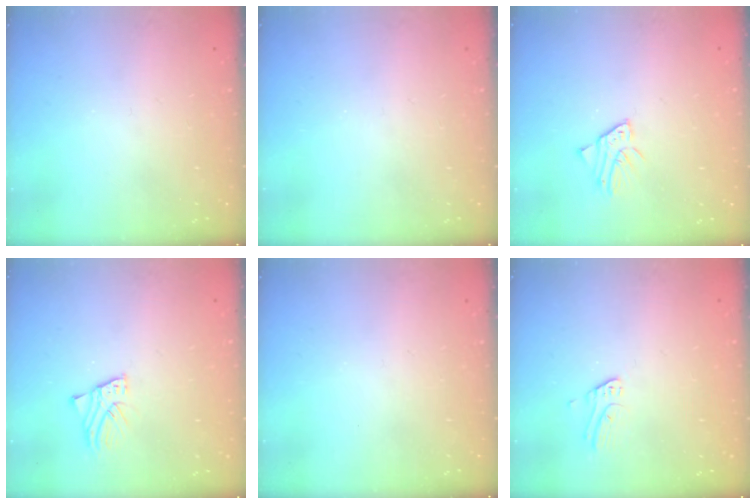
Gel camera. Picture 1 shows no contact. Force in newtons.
{"total": 0.0}
{"total": 2.6, "press": 2.6, "slide": 0.2}
{"total": 2.3, "press": 2.3, "slide": 0.1}
{"total": 0.0}
{"total": 2.8, "press": 2.8, "slide": 0.2}